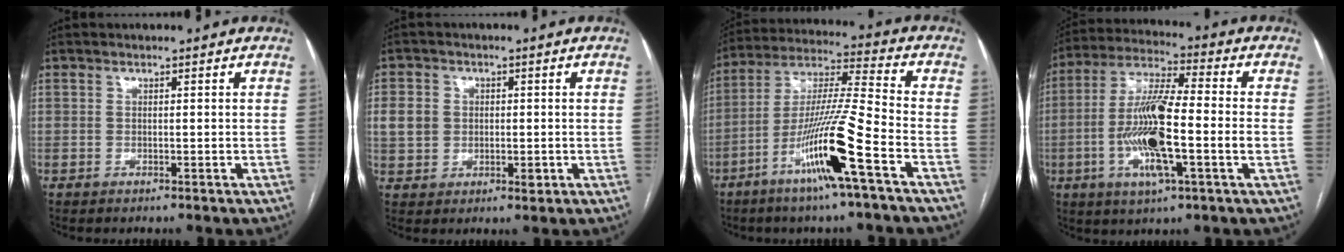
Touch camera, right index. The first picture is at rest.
{"total": 7.7, "force": [0.7, 6.7, 3.7], "torque": [-0.091, 0.008, 0.020]}
{"total": 15.0, "force": [-7.0, -0.8, 13.3], "torque": [-0.260, -0.010, -0.131]}
{"total": 14.7, "force": [-2.9, 1.7, 14.3], "torque": [-0.282, 0.001, -0.055]}